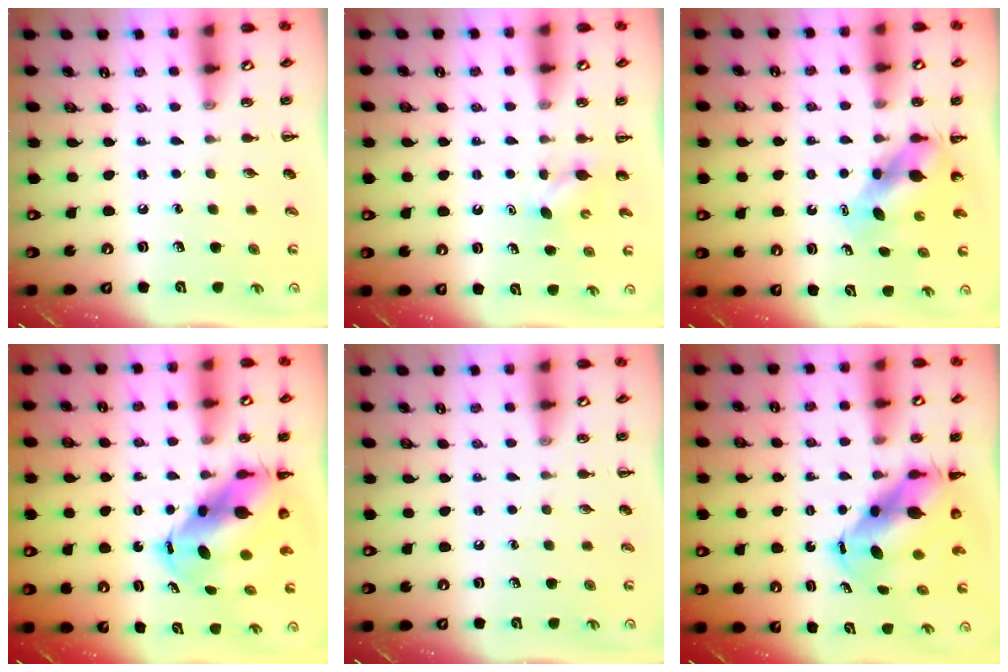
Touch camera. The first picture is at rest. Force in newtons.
{"total": 3.3, "press": 3.2, "slide": 0.9}
{"total": 6.0, "press": 5.9, "slide": 1.0}
{"total": 9.5, "press": 9.1, "slide": 2.7}
{"total": 0.0}
{"total": 9.0, "press": 8.8, "slide": 2.0}